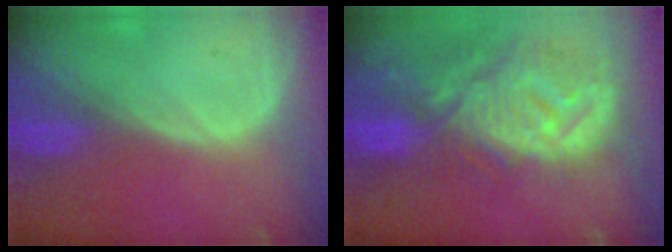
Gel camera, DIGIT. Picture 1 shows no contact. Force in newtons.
{"total": 12.6, "press": 11.2, "slide": 5.8}